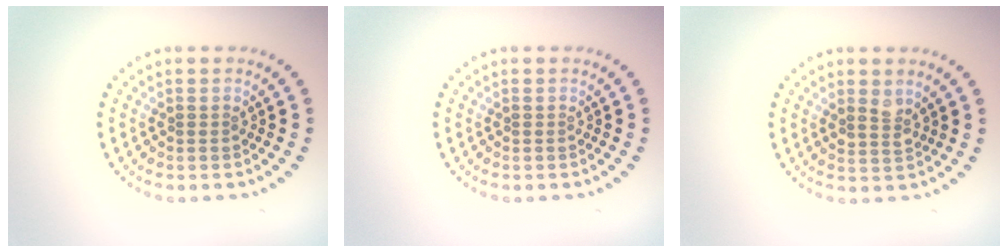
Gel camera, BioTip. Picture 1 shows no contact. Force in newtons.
{"total": 0.0}
{"total": 1.7, "press": 1.4, "slide": 0.9}